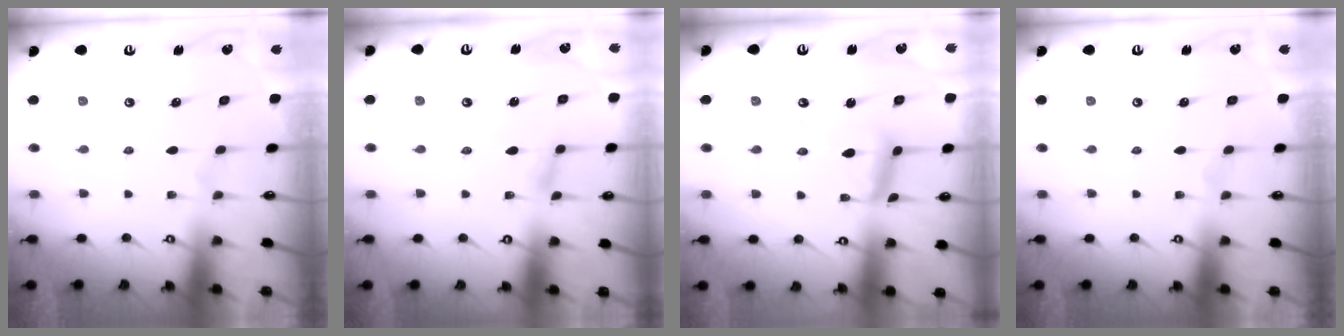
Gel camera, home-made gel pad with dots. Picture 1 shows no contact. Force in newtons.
{"total": 2.6, "press": 2.6, "slide": 0.3}
{"total": 12.6, "press": 12.5, "slide": 1.2}
{"total": 0.0}